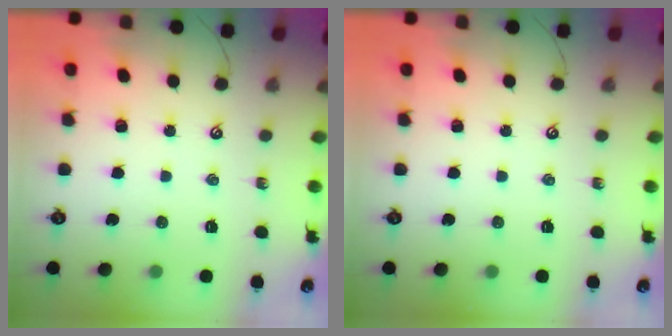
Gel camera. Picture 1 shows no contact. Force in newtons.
{"total": 0.0}